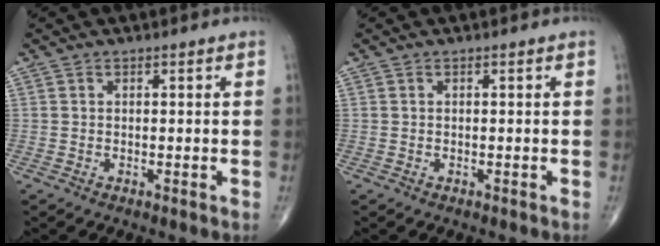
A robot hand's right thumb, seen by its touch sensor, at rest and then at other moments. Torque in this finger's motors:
{"motor_torque": [0.11, 0.11, 0.00, 0.00, 0.00]}